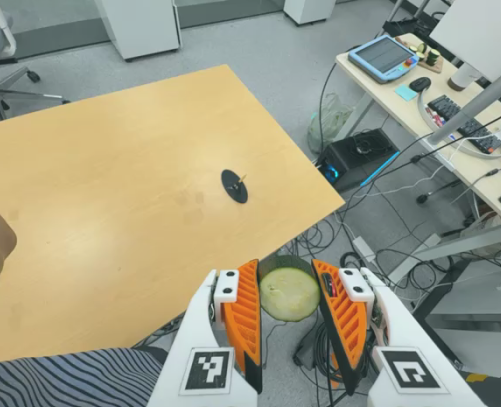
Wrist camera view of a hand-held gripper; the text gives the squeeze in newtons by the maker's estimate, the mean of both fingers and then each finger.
{"total": 12.0, "left": 12.4, "right": 11.6}